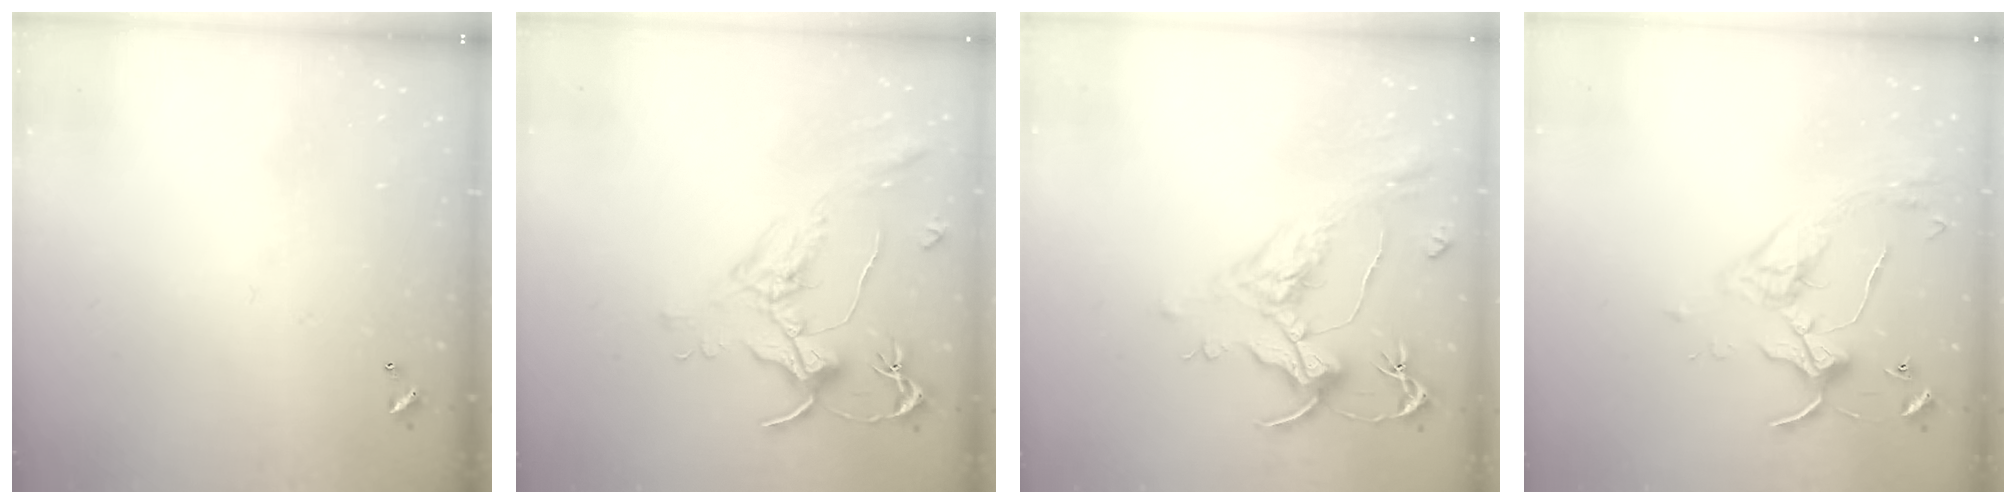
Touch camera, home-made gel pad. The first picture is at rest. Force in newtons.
{"total": 1.6, "press": 1.4, "slide": 0.7}
{"total": 1.6, "press": 0.8, "slide": 1.5}
{"total": 3.9, "press": 3.9, "slide": 0.4}